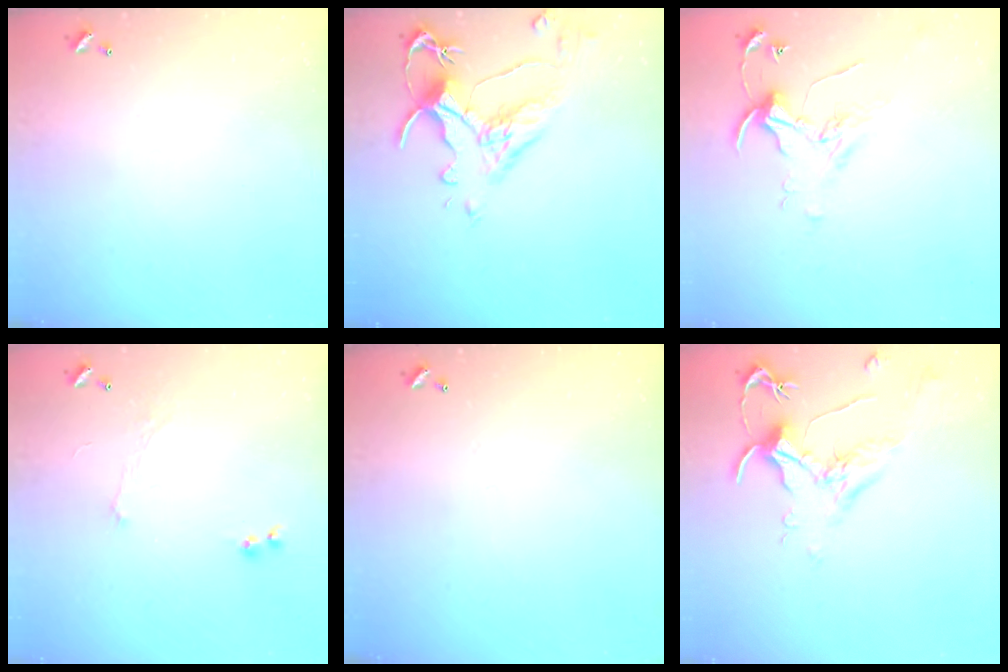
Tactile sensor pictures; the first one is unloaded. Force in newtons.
{"total": 6.2, "press": 6.0, "slide": 1.6}
{"total": 2.1, "press": 2.1, "slide": 0.1}
{"total": 1.2, "press": 1.0, "slide": 0.8}
{"total": 0.0}
{"total": 1.8, "press": 1.7, "slide": 0.8}